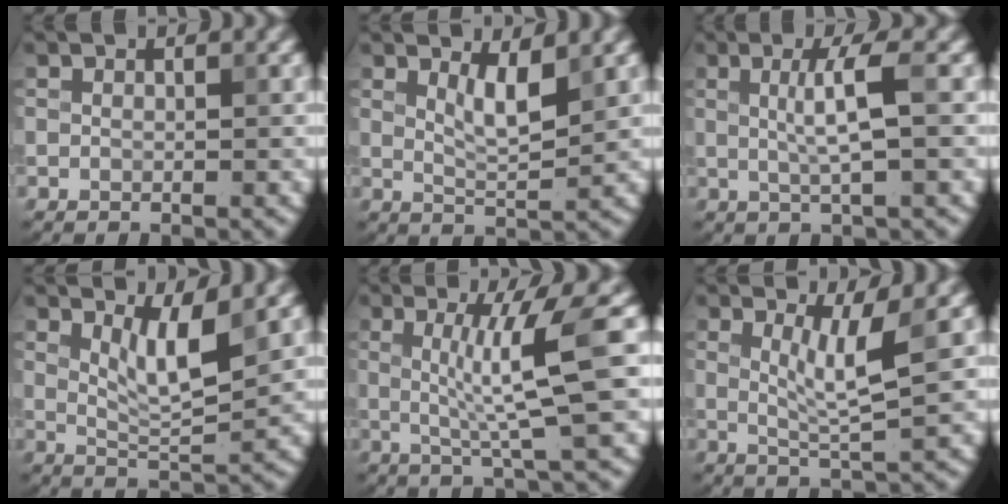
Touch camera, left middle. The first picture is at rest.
{"total": 2.4, "force": [1.2, 0.4, 2.0], "torque": [-0.041, -0.004, 0.028]}
{"total": 3.1, "force": [0.3, 0.2, 3.1], "torque": [-0.059, 0.004, 0.006]}
{"total": 3.4, "force": [1.7, 0.6, 2.9], "torque": [-0.059, -0.007, 0.037]}
{"total": 5.6, "force": [0.7, 0.1, 5.6], "torque": [-0.099, 0.000, 0.018]}
{"total": 3.1, "force": [0.9, 0.3, 2.9], "torque": [-0.056, -0.007, 0.023]}